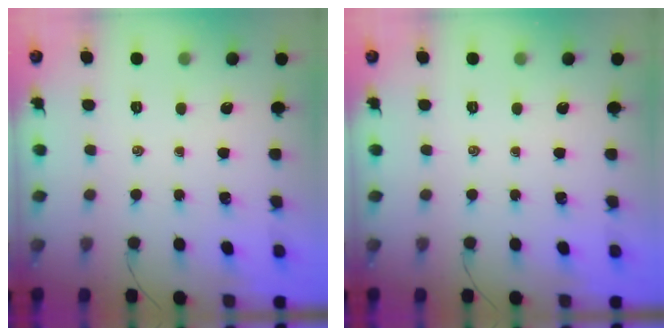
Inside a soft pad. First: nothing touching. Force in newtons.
{"total": 0.0}